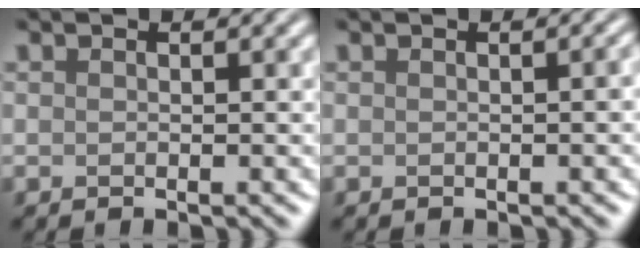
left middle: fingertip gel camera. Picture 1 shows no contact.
{"total": 1.3, "force": [-0.1, 0.4, 1.3], "torque": [-0.012, 0.005, -0.001]}